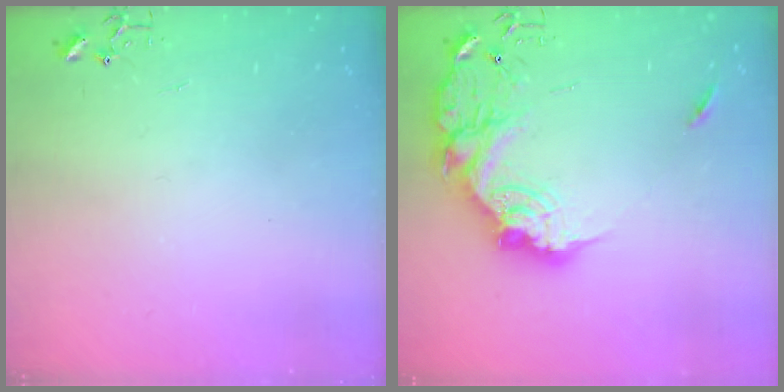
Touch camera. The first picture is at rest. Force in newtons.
{"total": 20.2, "press": 20.2, "slide": 1.6}